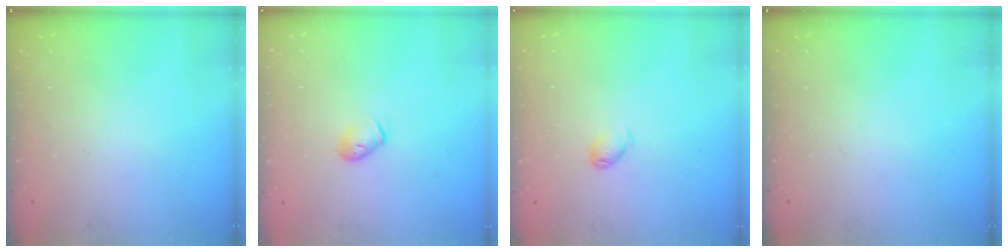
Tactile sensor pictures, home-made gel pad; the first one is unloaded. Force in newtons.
{"total": 5.8, "press": 5.7, "slide": 1.1}
{"total": 3.1, "press": 3.1, "slide": 0.4}
{"total": 0.0}